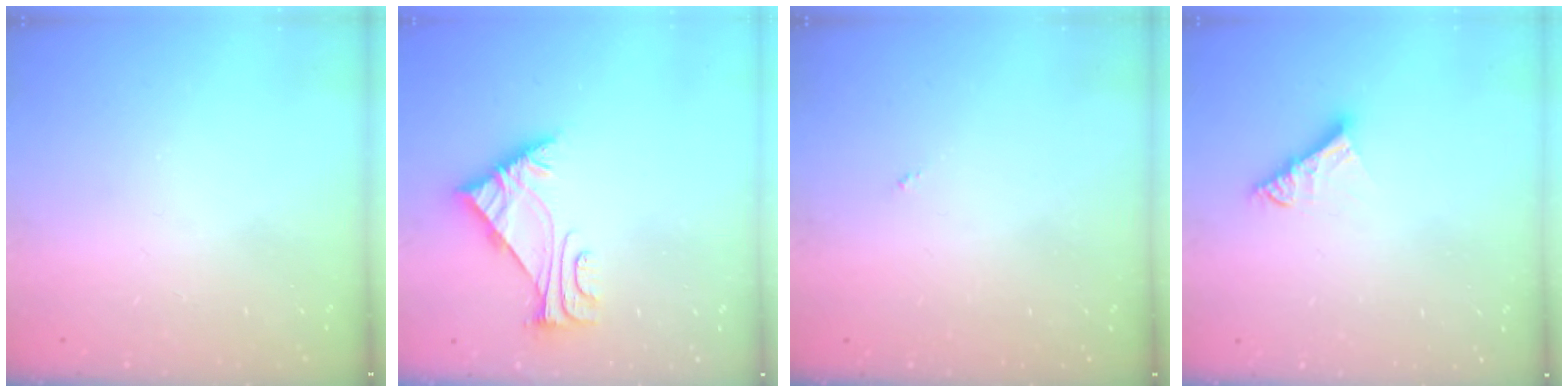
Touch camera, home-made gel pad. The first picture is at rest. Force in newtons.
{"total": 6.0, "press": 5.9, "slide": 1.0}
{"total": 0.0}
{"total": 5.7, "press": 5.7, "slide": 0.4}